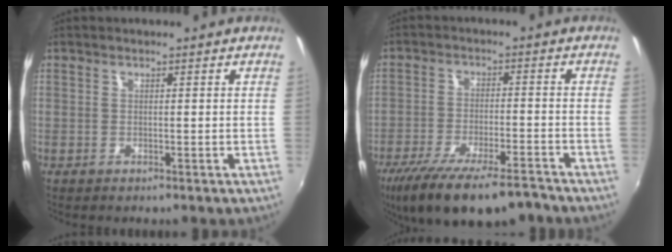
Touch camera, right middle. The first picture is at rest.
{"total": 16.2, "force": [-12.5, 3.9, 9.6], "torque": [-0.194, -0.036, -0.206]}